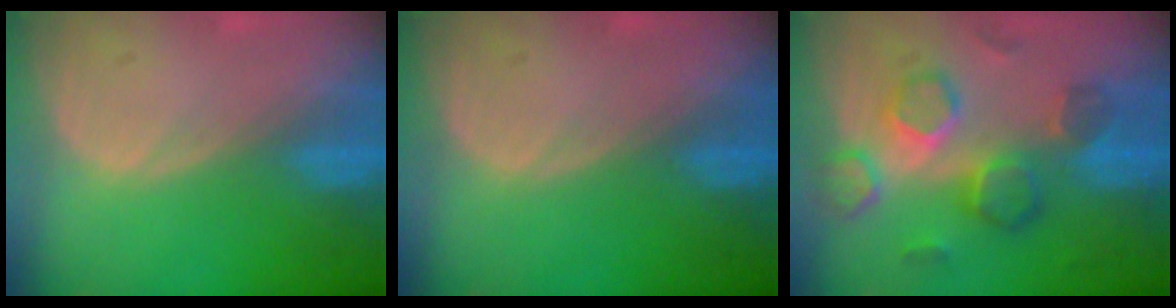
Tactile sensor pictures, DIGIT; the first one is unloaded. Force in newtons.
{"total": 0.0}
{"total": 8.3, "press": 8.1, "slide": 1.8}